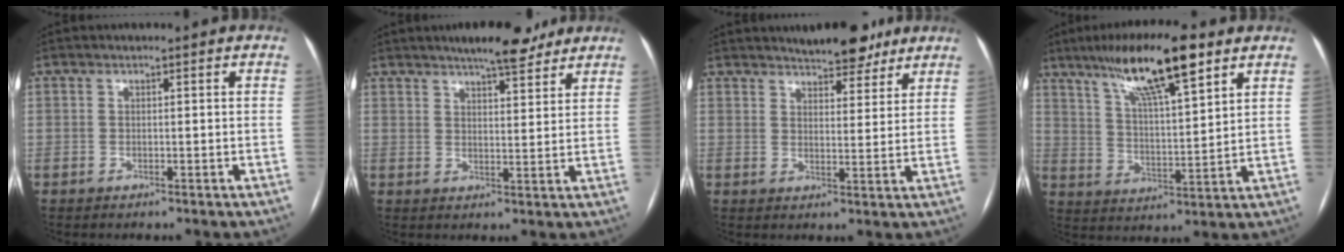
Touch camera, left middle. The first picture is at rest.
{"total": 8.2, "force": [6.6, 2.0, 4.5], "torque": [-0.062, 0.008, 0.095]}
{"total": 7.6, "force": [6.5, 2.3, 3.1], "torque": [-0.041, 0.006, 0.090]}
{"total": 14.5, "force": [9.2, 1.9, 11.1], "torque": [-0.196, 0.015, 0.158]}